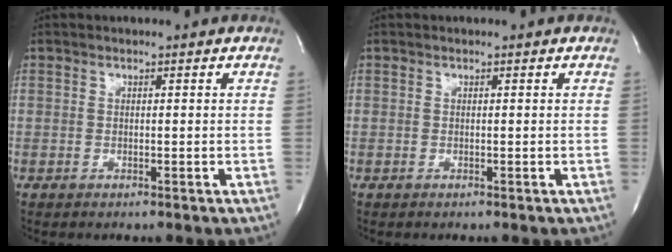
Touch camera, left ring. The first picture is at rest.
{"total": 0.0}